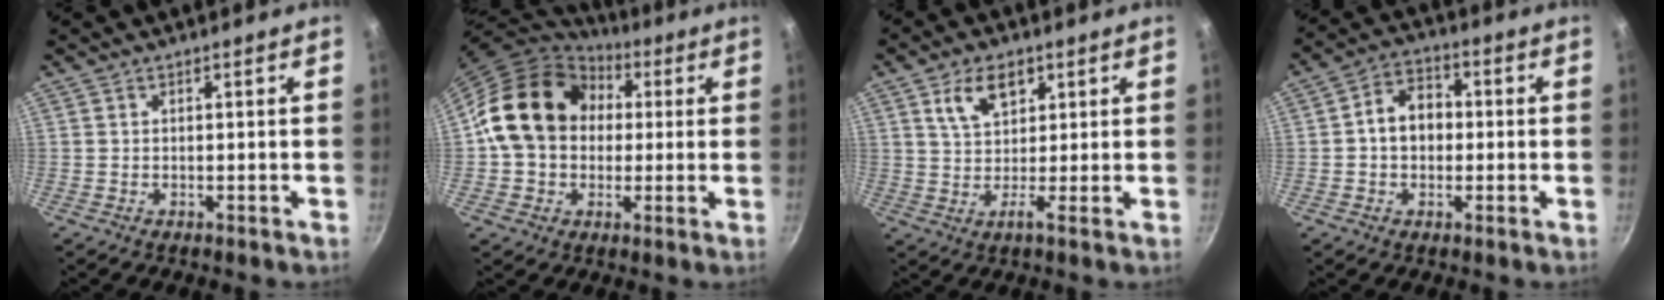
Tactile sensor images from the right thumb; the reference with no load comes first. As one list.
[{"total": 17.8, "force": [2.6, 14.5, 10.0], "torque": [-0.149, 0.033, 0.035]}, {"total": 6.8, "force": [3.1, 3.8, 4.7], "torque": [-0.068, -0.004, 0.047]}, {"total": 8.1, "force": [-0.1, 6.1, 5.2], "torque": [-0.054, 0.022, -0.013]}]